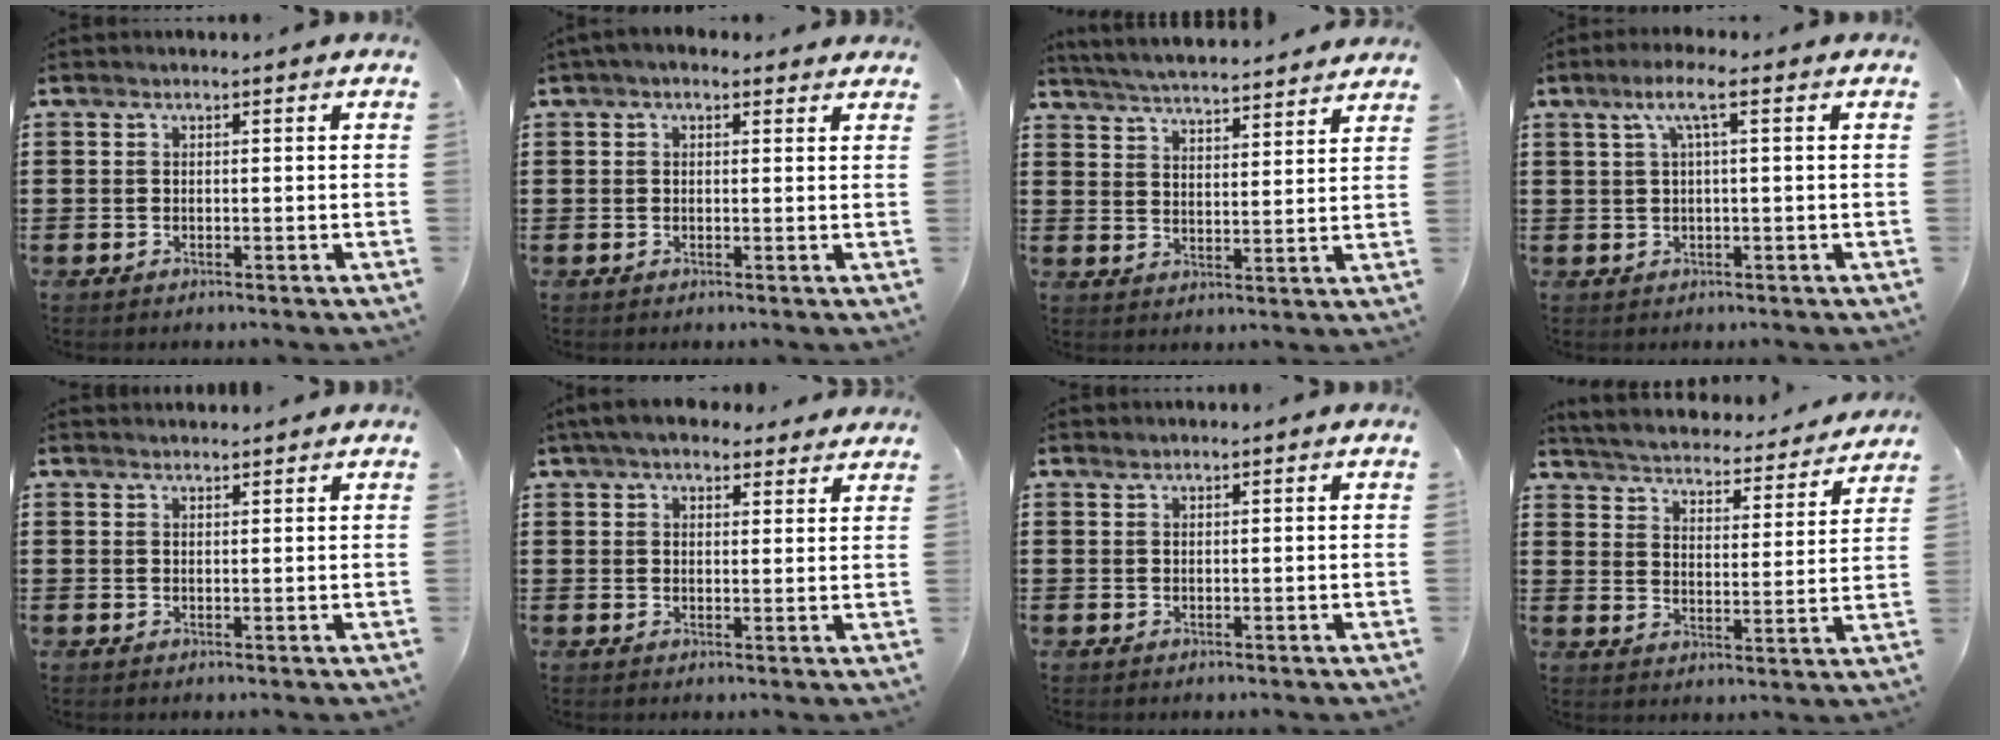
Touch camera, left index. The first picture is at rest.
{"total": 1.7, "force": [1.0, 1.0, 0.9], "torque": [-0.021, 0.008, 0.018]}
{"total": 4.7, "force": [4.6, -0.4, 0.6], "torque": [-0.033, -0.031, 0.078]}
{"total": 4.0, "force": [1.2, 0.3, 3.8], "torque": [-0.076, 0.004, 0.018]}
{"total": 1.3, "force": [1.3, 0.1, 0.1], "torque": [-0.004, 0.000, 0.025]}
{"total": 4.9, "force": [4.3, 1.4, 1.8], "torque": [-0.050, -0.004, 0.080]}
{"total": 0.6, "force": [0.5, 0.2, 0.1], "torque": [-0.004, 0.001, 0.011]}
{"total": 3.6, "force": [3.6, -0.1, 0.2], "torque": [-0.029, -0.036, 0.054]}